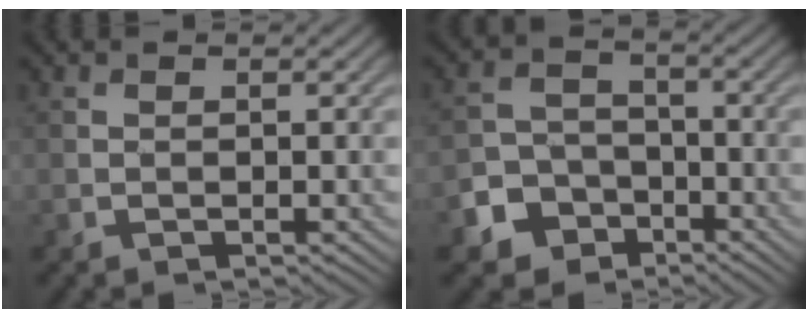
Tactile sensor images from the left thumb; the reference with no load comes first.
{"total": 6.3, "force": [-3.7, 4.7, 1.8], "torque": [-0.042, -0.009, -0.079]}